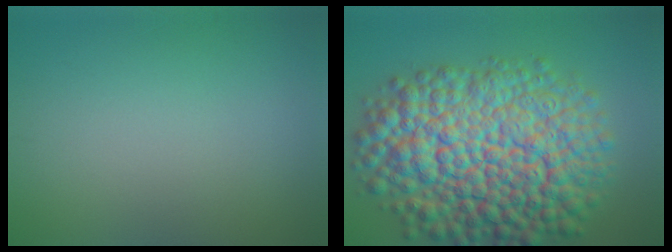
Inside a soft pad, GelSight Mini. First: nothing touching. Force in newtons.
{"total": 15.3, "press": 15.2, "slide": 0.5}